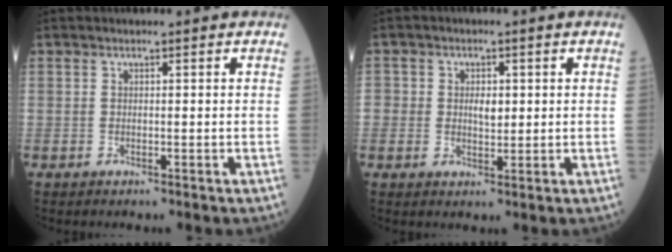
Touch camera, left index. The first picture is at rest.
{"total": 3.8, "force": [0.3, 2.7, 2.6], "torque": [-0.040, 0.005, 0.009]}